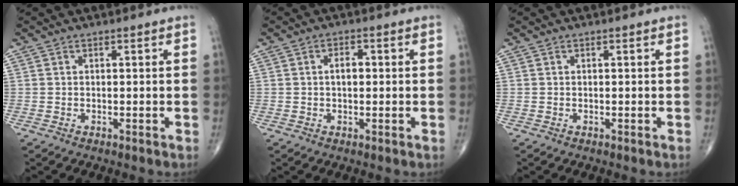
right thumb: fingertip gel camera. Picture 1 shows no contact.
{"total": 2.7, "force": [0.1, 1.6, 2.1], "torque": [-0.032, 0.008, -0.001]}
{"total": 0.0}